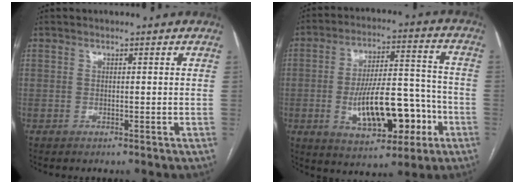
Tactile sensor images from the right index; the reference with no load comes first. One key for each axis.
{"total": 14.9, "fx": -4.5, "fy": 5.8, "fz": 13.0, "tx": -0.214, "ty": 0.020, "tz": -0.062}